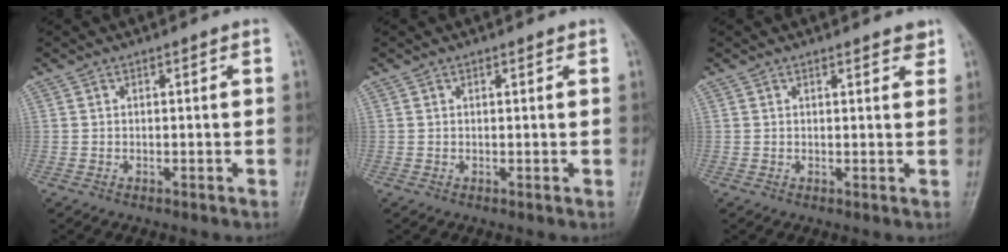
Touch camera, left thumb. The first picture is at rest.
{"total": 0.6, "force": [0.5, 0.2, 0.3], "torque": [-0.007, -0.002, 0.005]}
{"total": 2.3, "force": [1.8, 0.7, 1.2], "torque": [-0.004, -0.007, 0.020]}